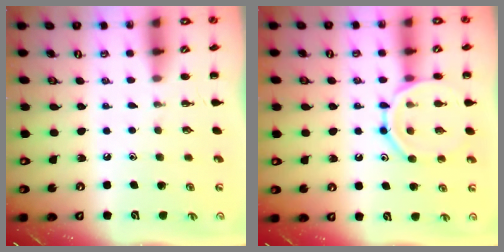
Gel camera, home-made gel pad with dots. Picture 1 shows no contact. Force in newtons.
{"total": 14.2, "press": 14.2, "slide": 1.3}